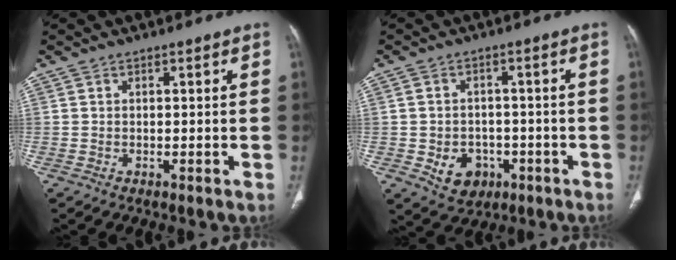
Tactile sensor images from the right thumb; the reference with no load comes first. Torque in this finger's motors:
{"motor_torque": [-0.29, 0.38, -0.20, 0.26, 0.14]}